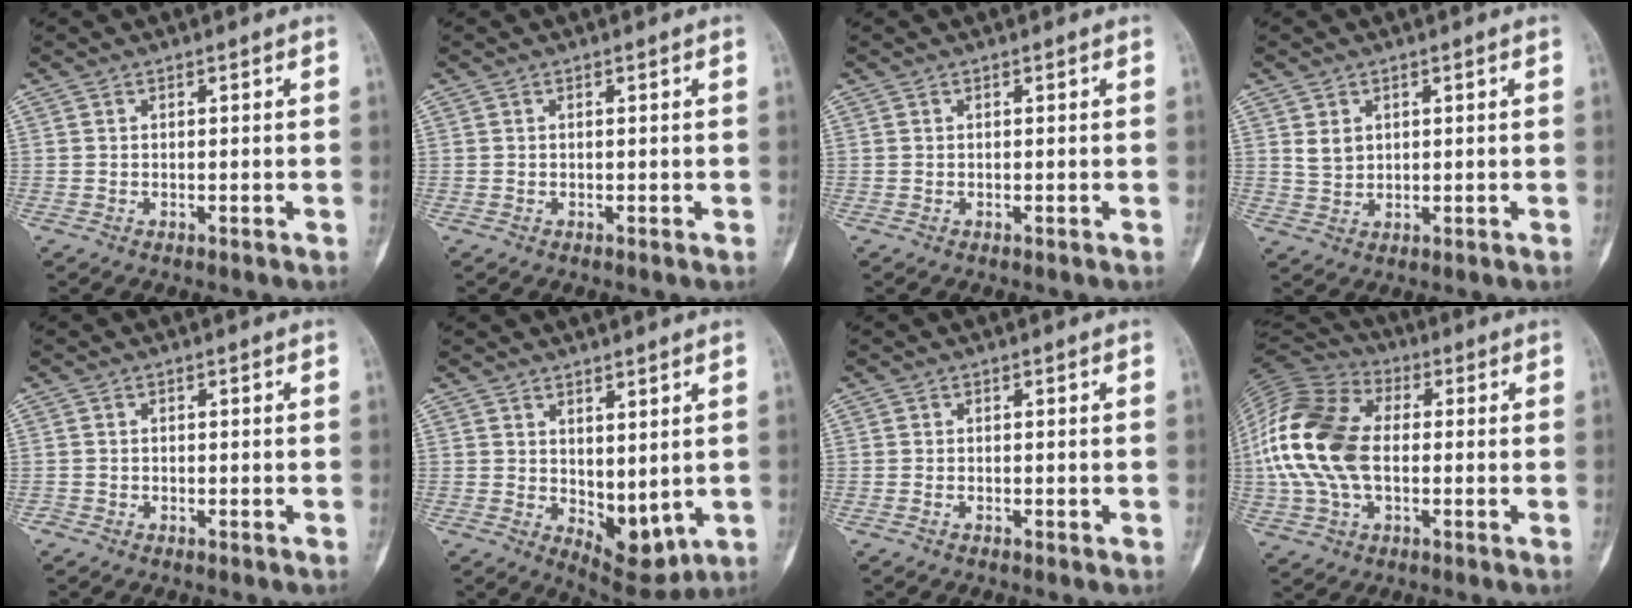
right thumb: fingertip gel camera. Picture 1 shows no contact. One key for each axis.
{"total": 0.0}
{"total": 0.0}
{"total": 3.2, "fx": 1.2, "fy": 2.5, "fz": 1.6, "tx": -0.019, "ty": -0.009, "tz": 0.029}
{"total": 1.0, "fx": -0.7, "fy": 0.7, "fz": -0.1, "tx": 0.008, "ty": 0.004, "tz": -0.020}
{"total": 7.8, "fx": 0.5, "fy": 4.1, "fz": 6.6, "tx": -0.068, "ty": -0.023, "tz": 0.028}
{"total": 0.6, "fx": -0.3, "fy": 0.3, "fz": 0.4, "tx": -0.008, "ty": 0.000, "tz": -0.006}
{"total": 18.5, "fx": -0.3, "fy": 11.7, "fz": 14.3, "tx": -0.301, "ty": 0.024, "tz": -0.009}